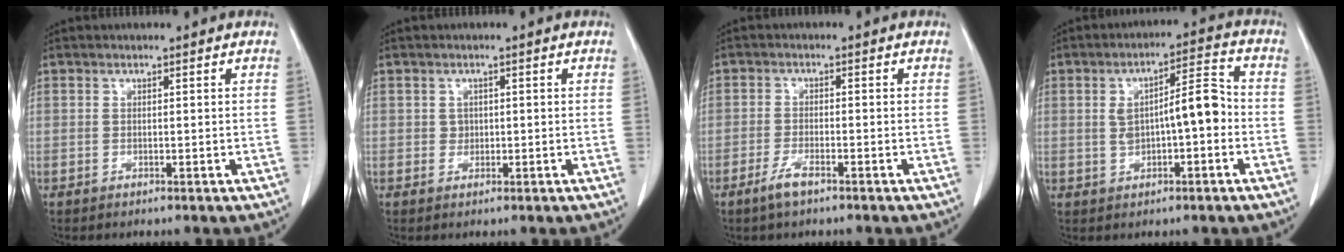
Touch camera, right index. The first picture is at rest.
{"total": 1.2, "force": [0.1, 1.1, 0.4], "torque": [-0.006, 0.002, 0.004]}
{"total": 3.0, "force": [-2.1, 0.5, 2.1], "torque": [-0.047, -0.003, -0.039]}
{"total": 8.2, "force": [-0.4, 2.2, 7.8], "torque": [-0.133, 0.027, -0.003]}